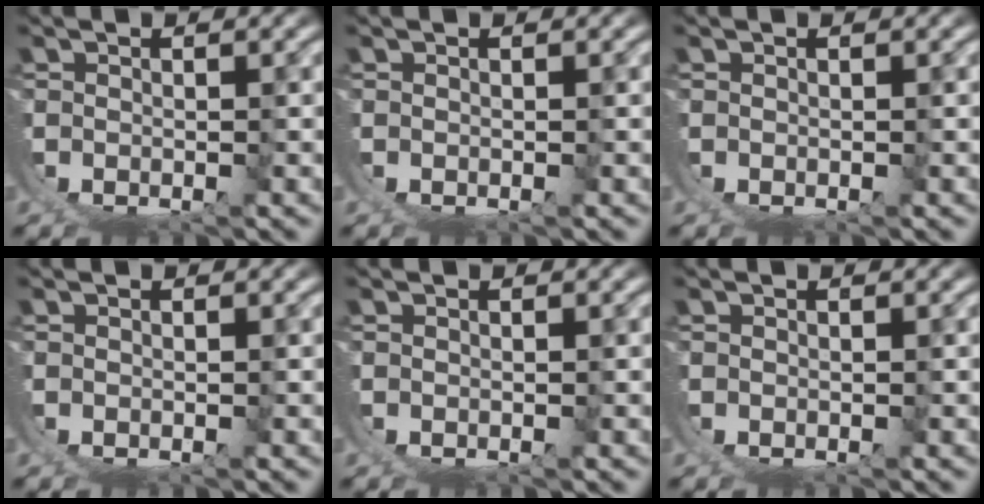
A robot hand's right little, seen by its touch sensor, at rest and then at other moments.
{"total": 0.0}
{"total": 0.0}
{"total": 0.0}
{"total": 0.0}
{"total": 0.0}